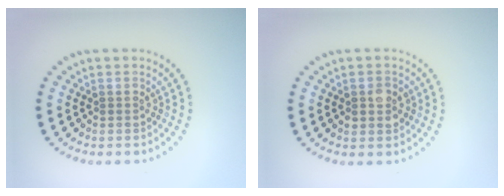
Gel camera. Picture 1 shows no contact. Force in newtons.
{"total": 1.7, "press": 1.7, "slide": 0.1}